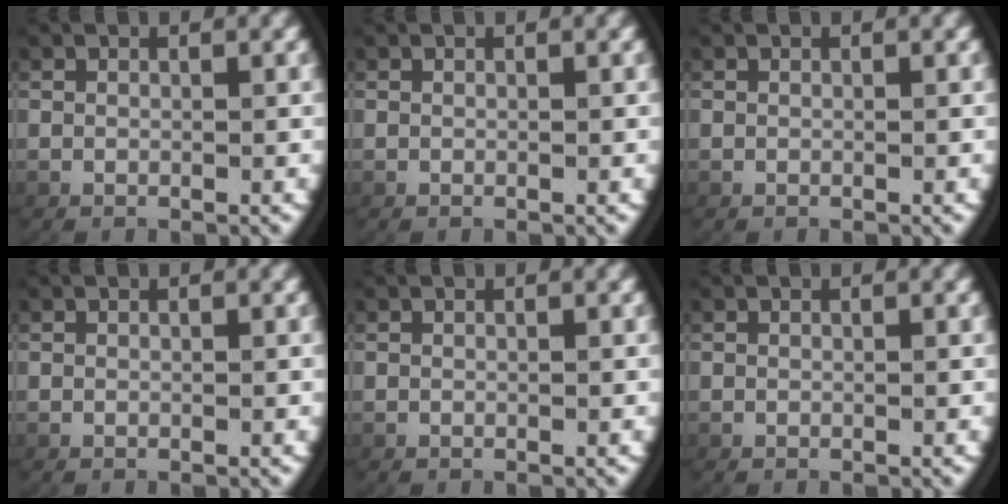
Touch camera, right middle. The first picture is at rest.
{"total": 0.0}
{"total": 0.0}
{"total": 0.0}
{"total": 0.0}
{"total": 0.0}